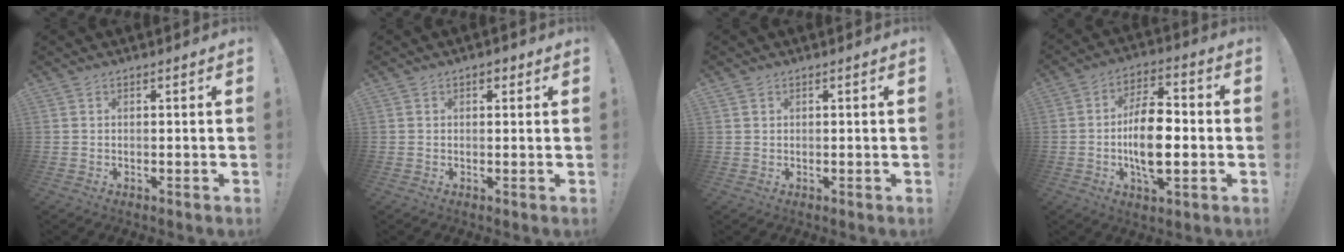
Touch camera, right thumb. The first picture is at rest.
{"total": 1.6, "force": [0.8, 1.1, 0.8], "torque": [-0.002, -0.001, 0.010]}
{"total": 1.1, "force": [0.7, 0.8, 0.1], "torque": [0.001, 0.000, 0.013]}
{"total": 14.1, "force": [-2.3, 6.9, 12.1], "torque": [-0.221, 0.007, -0.048]}